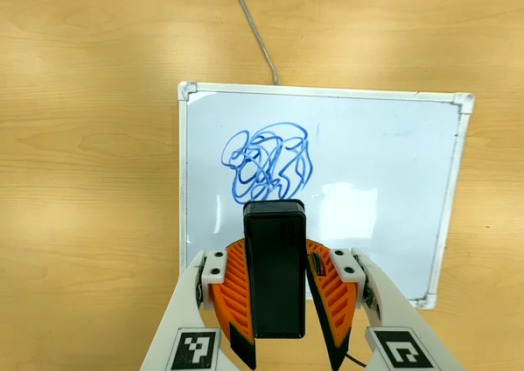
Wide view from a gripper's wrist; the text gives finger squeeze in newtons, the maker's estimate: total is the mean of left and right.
{"total": 7.5, "left": 6.6, "right": 8.4}